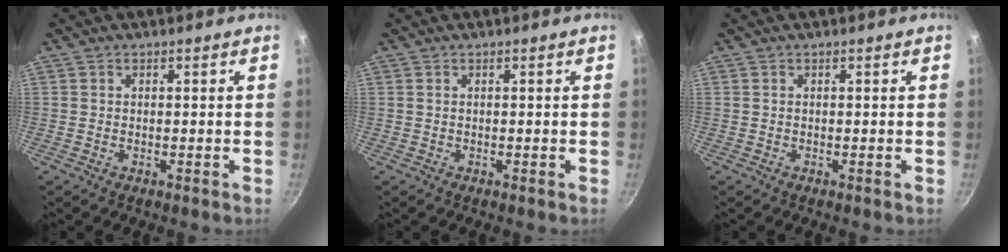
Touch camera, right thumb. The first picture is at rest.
{"total": 0.0}
{"total": 0.0}